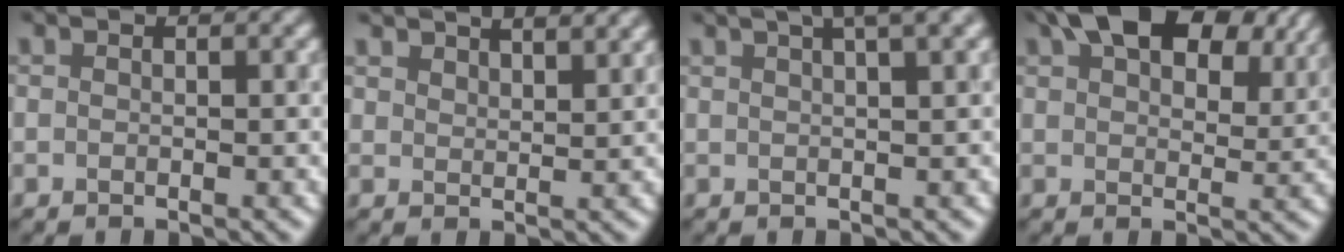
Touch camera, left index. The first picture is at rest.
{"total": 4.1, "force": [3.8, 0.9, 1.4], "torque": [-0.024, 0.010, 0.052]}
{"total": 5.8, "force": [3.8, 1.5, 4.1], "torque": [-0.037, 0.033, 0.029]}
{"total": 12.1, "force": [7.3, 6.0, 7.5], "torque": [-0.128, 0.023, 0.122]}